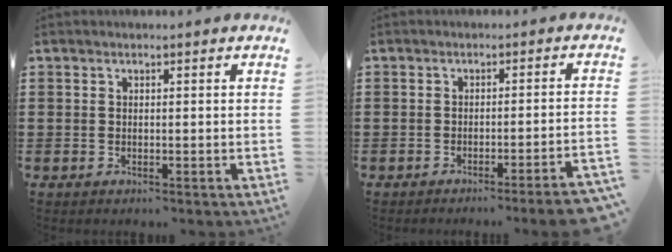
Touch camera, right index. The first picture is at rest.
{"total": 3.0, "force": [-2.4, -0.6, 1.8], "torque": [-0.029, -0.010, -0.047]}